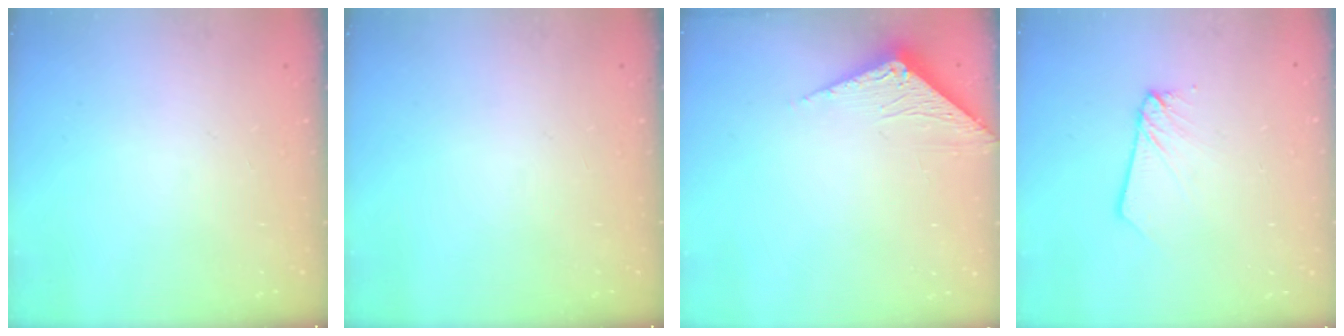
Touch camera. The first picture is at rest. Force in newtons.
{"total": 0.0}
{"total": 3.3, "press": 3.2, "slide": 0.3}
{"total": 2.5, "press": 2.5, "slide": 0.1}